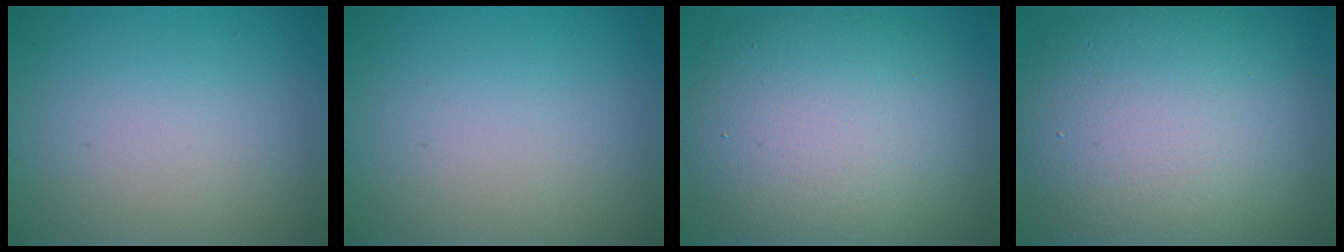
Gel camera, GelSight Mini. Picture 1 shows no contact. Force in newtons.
{"total": 0.0}
{"total": 11.4, "press": 11.4, "slide": 0.8}
{"total": 13.3, "press": 13.2, "slide": 1.3}